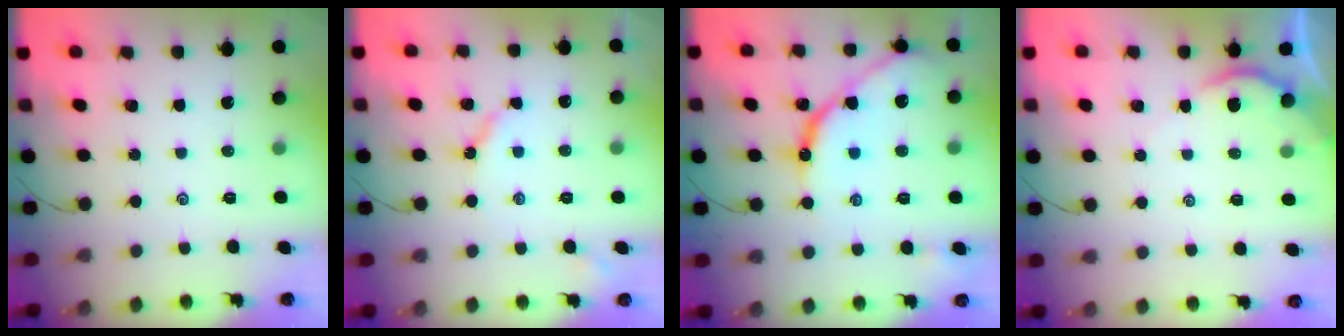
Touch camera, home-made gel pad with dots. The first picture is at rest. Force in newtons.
{"total": 5.1, "press": 5.1, "slide": 0.7}
{"total": 12.5, "press": 12.5, "slide": 0.9}
{"total": 3.2, "press": 3.2, "slide": 0.4}